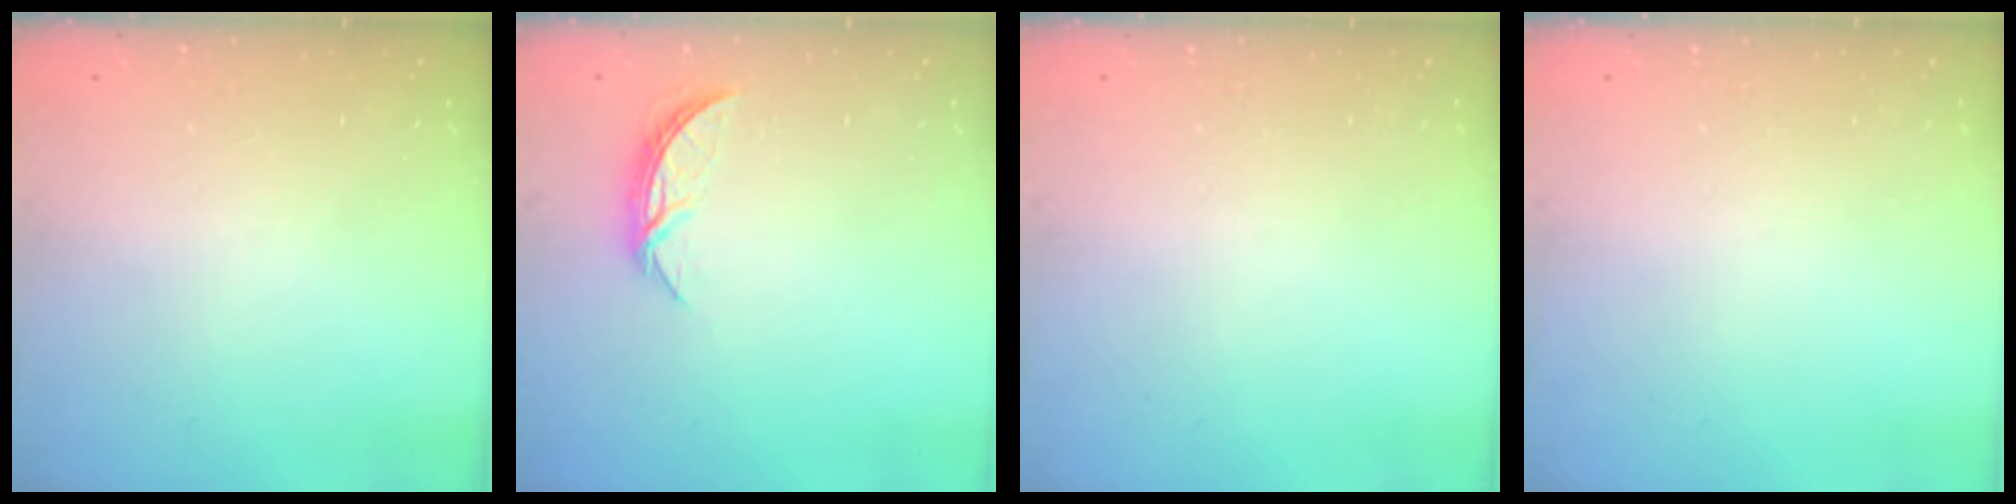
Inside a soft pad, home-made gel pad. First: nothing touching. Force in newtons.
{"total": 5.6, "press": 5.6, "slide": 0.5}
{"total": 0.0}
{"total": 0.0}